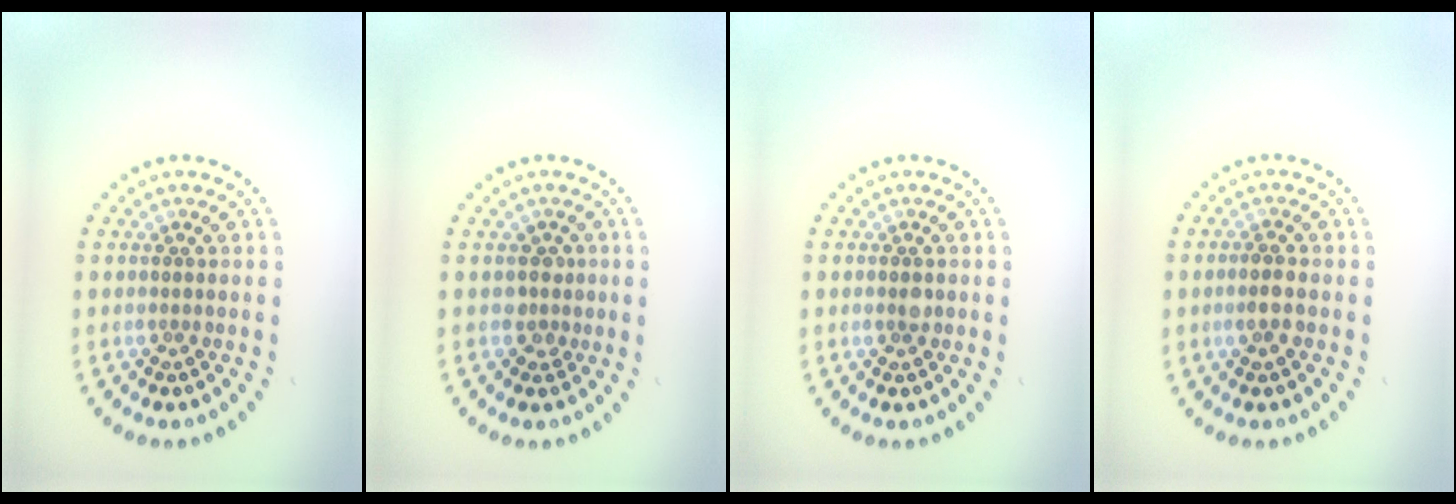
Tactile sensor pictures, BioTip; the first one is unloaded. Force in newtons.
{"total": 1.4, "press": 1.1, "slide": 0.9}
{"total": 0.9, "press": 0.9, "slide": 0.0}
{"total": 1.6, "press": 1.6, "slide": 0.4}